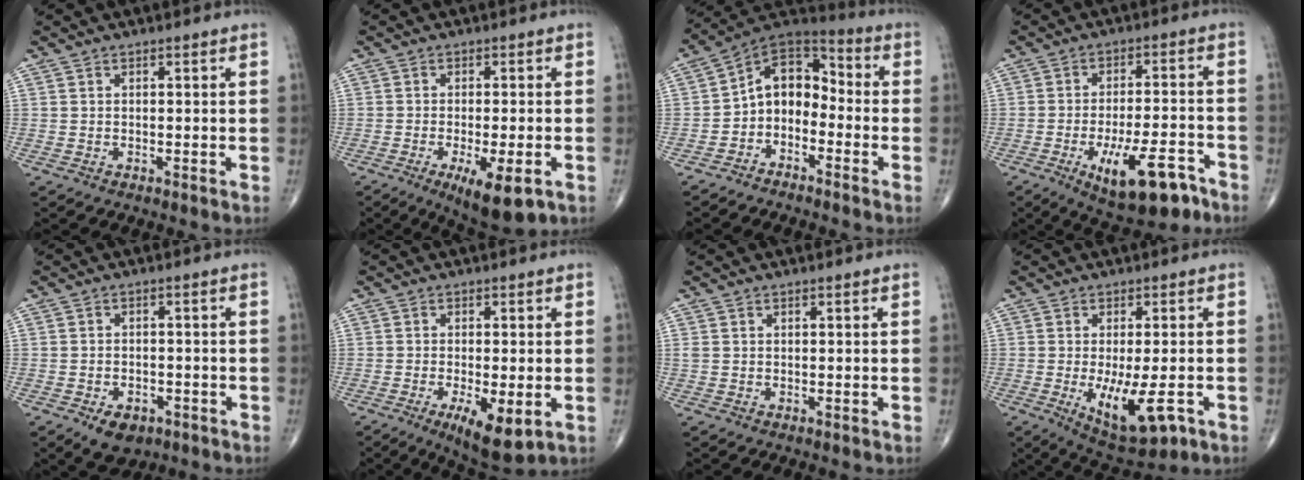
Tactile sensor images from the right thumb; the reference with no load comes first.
{"total": 9.7, "force": [-4.1, 3.0, 8.2], "torque": [-0.121, -0.011, -0.056]}
{"total": 10.4, "force": [-2.8, 7.4, 6.7], "torque": [-0.080, 0.069, -0.068]}
{"total": 14.1, "force": [-7.1, 5.2, 11.0], "torque": [-0.158, 0.030, -0.099]}
{"total": 5.8, "force": [-3.2, 3.8, 3.1], "torque": [-0.033, 0.013, -0.040]}
{"total": 8.7, "force": [-2.9, 2.9, 7.7], "torque": [-0.120, -0.019, -0.040]}
{"total": 0.9, "force": [0.2, 0.7, 0.4], "torque": [-0.007, 0.004, 0.006]}
{"total": 11.1, "force": [-3.4, 4.1, 9.8], "torque": [-0.155, -0.014, -0.039]}